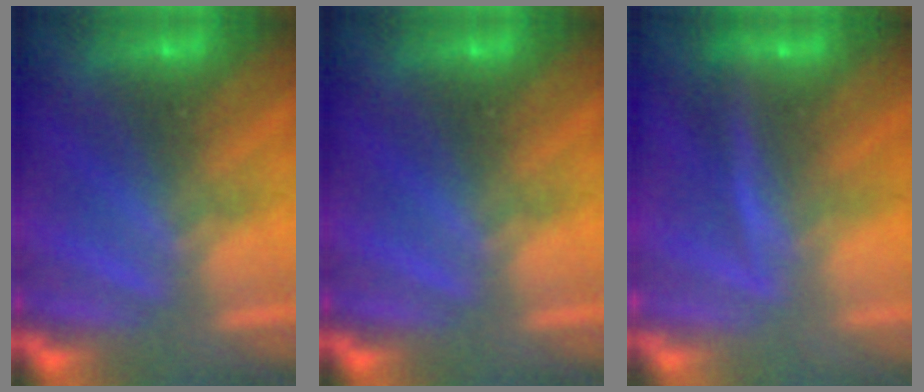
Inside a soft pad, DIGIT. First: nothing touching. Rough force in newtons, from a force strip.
{"total": 0.0}
{"total": 2.9}